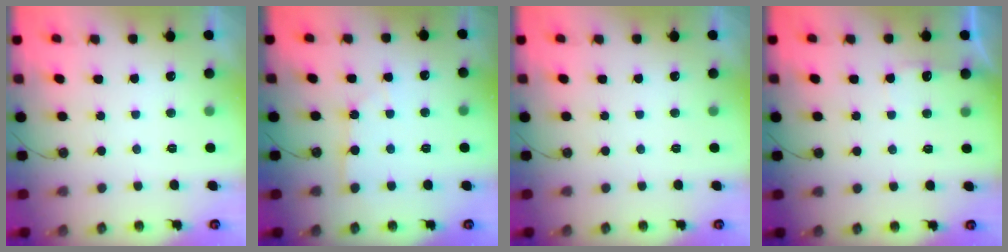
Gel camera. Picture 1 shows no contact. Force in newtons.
{"total": 4.7, "press": 4.7, "slide": 0.6}
{"total": 0.0}
{"total": 4.1, "press": 4.1, "slide": 0.7}